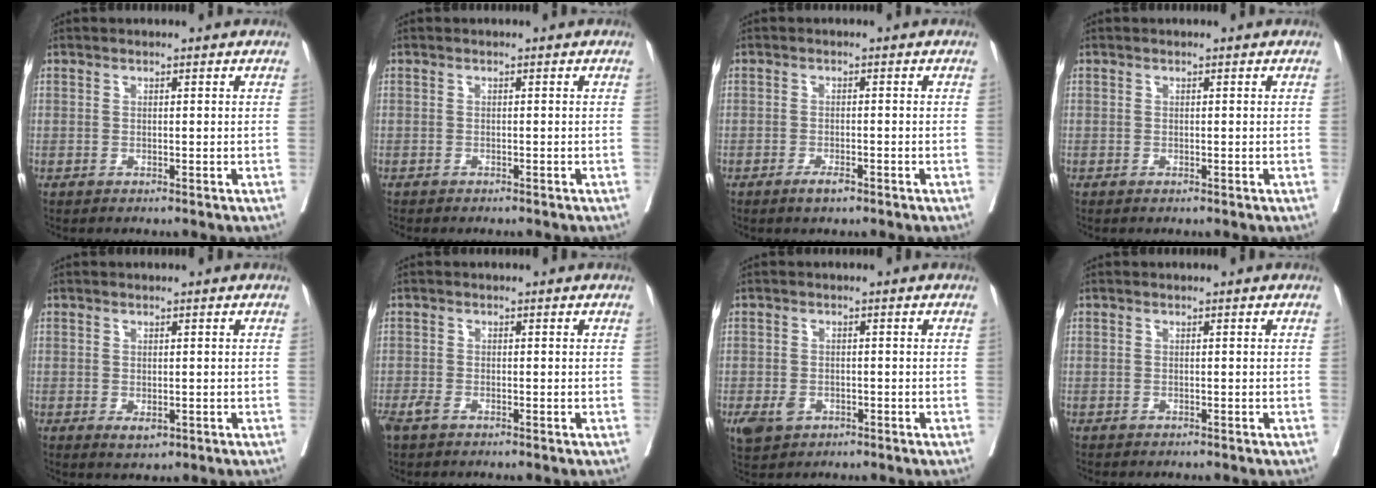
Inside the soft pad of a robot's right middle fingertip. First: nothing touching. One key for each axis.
{"total": 1.8, "fx": -1.6, "fy": 0.4, "fz": 0.7, "tx": -0.015, "ty": -0.003, "tz": -0.021}
{"total": 2.0, "fx": -1.3, "fy": 0.5, "fz": 1.3, "tx": -0.025, "ty": -0.001, "tz": -0.022}
{"total": 0.0}
{"total": 2.1, "fx": -0.7, "fy": 1.1, "fz": 1.5, "tx": -0.021, "ty": -0.003, "tz": -0.002}
{"total": 2.2, "fx": -1.4, "fy": 1.0, "fz": 1.4, "tx": -0.031, "ty": -0.003, "tz": -0.025}
{"total": 4.2, "fx": -2.0, "fy": 3.0, "fz": 2.0, "tx": -0.037, "ty": -0.004, "tz": -0.026}
{"total": 1.4, "fx": -1.2, "fy": 0.3, "fz": 0.5, "tx": -0.011, "ty": -0.002, "tz": -0.016}